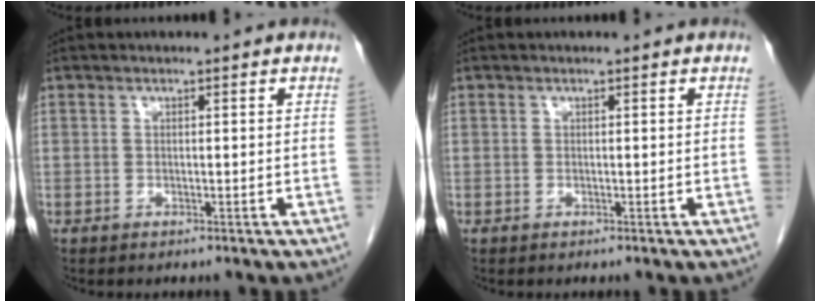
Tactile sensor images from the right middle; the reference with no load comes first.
{"total": 0.0}